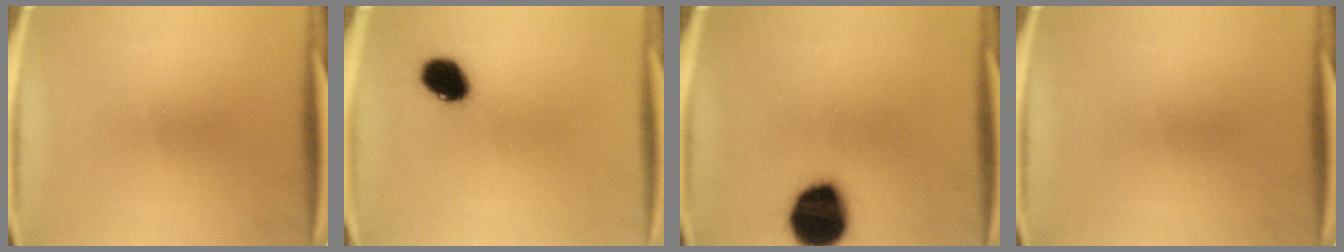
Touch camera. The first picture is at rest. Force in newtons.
{"total": 7.7}
{"total": 17.6}
{"total": 0.0}